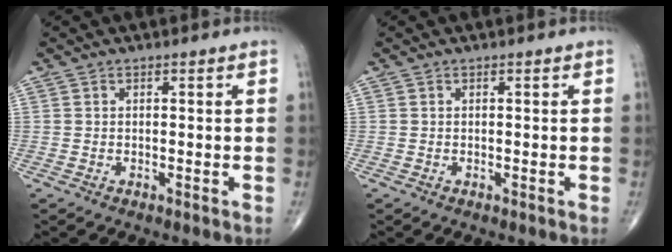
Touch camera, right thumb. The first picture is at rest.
{"total": 0.0}